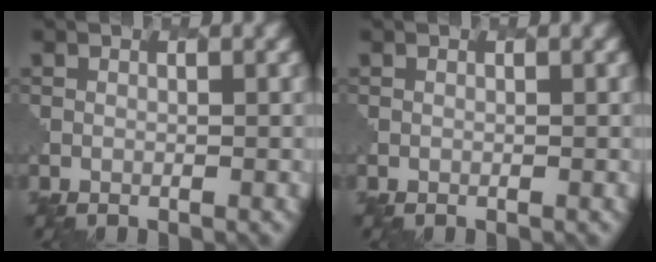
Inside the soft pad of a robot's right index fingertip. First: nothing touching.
{"total": 0.0}